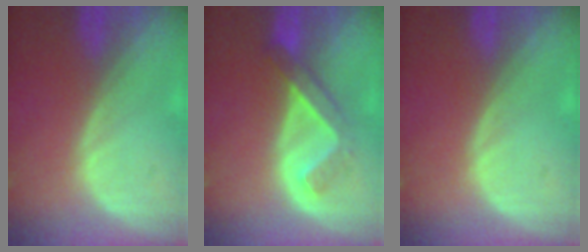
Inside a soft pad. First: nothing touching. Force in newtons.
{"total": 5.2, "press": 4.7, "slide": 2.3}
{"total": 0.0}